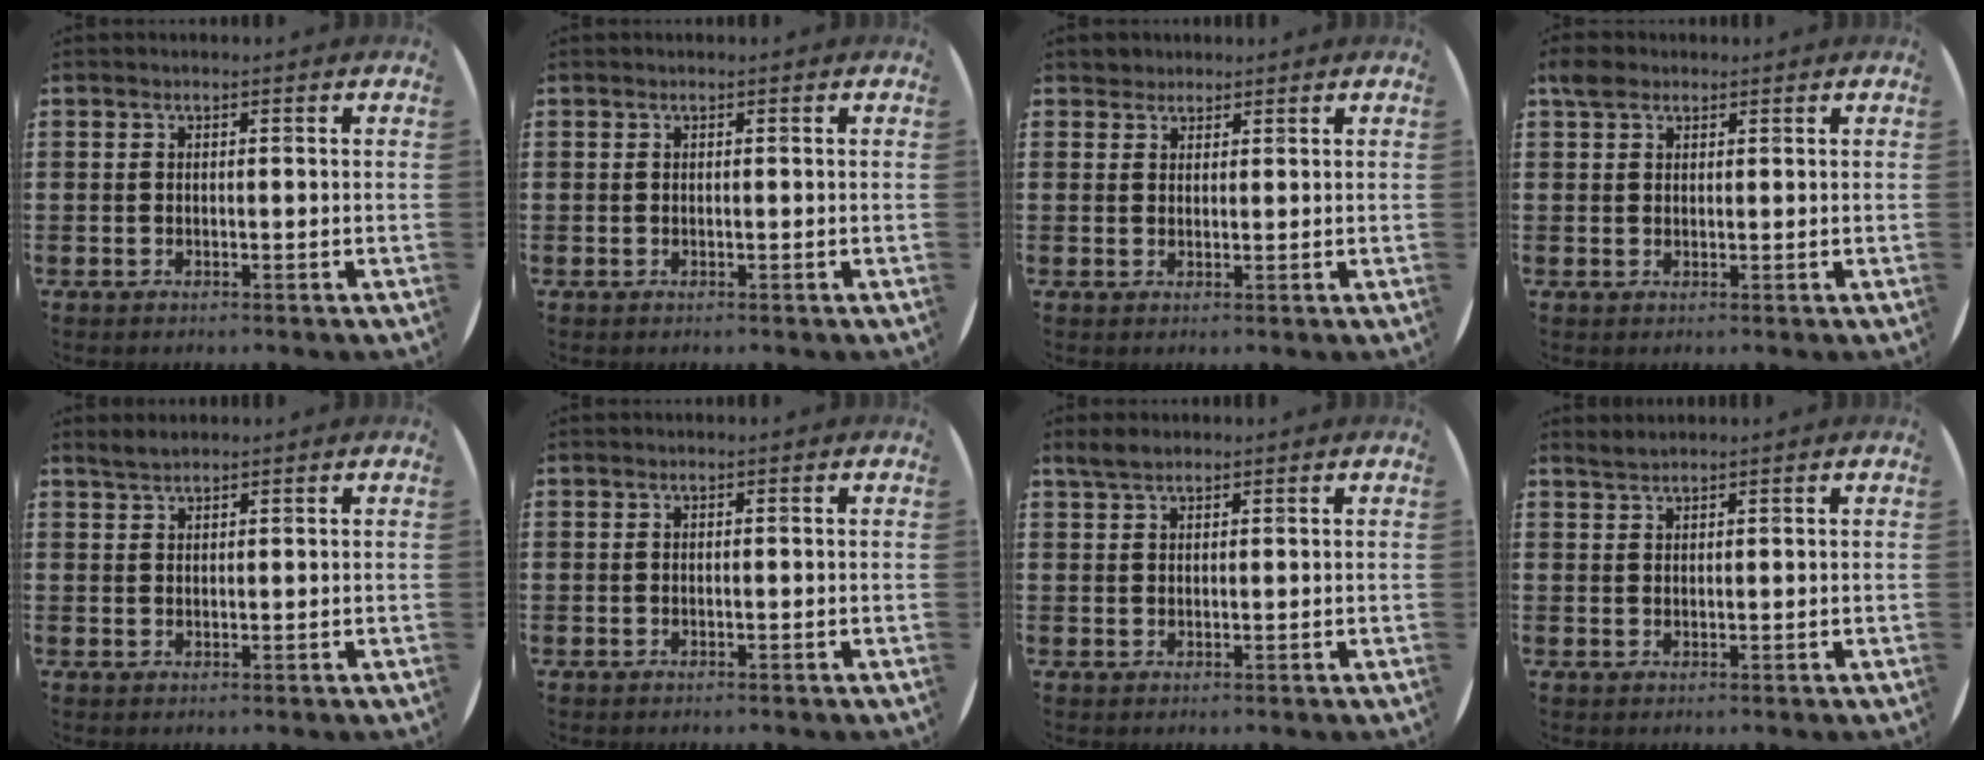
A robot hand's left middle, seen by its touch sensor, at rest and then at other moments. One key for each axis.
{"total": 0.0}
{"total": 1.7, "fx": 1.6, "fy": 0.7, "fz": -0.2, "tx": 0.001, "ty": 0.004, "tz": 0.032}
{"total": 2.2, "fx": 1.7, "fy": 1.3, "fz": 0.6, "tx": 0.000, "ty": 0.000, "tz": 0.030}
{"total": 1.6, "fx": 1.5, "fy": 0.2, "fz": 0.4, "tx": -0.010, "ty": 0.003, "tz": 0.028}
{"total": 0.0}
{"total": 2.1, "fx": 1.8, "fy": 0.7, "fz": 0.8, "tx": -0.019, "ty": 0.006, "tz": 0.034}
{"total": 1.2, "fx": 1.2, "fy": 0.0, "fz": 0.0, "tx": -0.002, "ty": 0.001, "tz": 0.024}